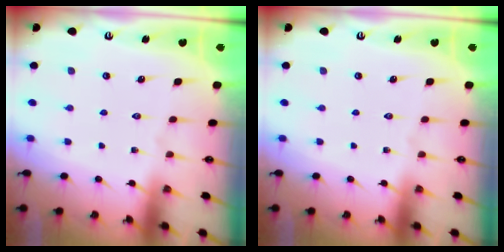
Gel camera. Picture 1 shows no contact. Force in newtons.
{"total": 0.0}